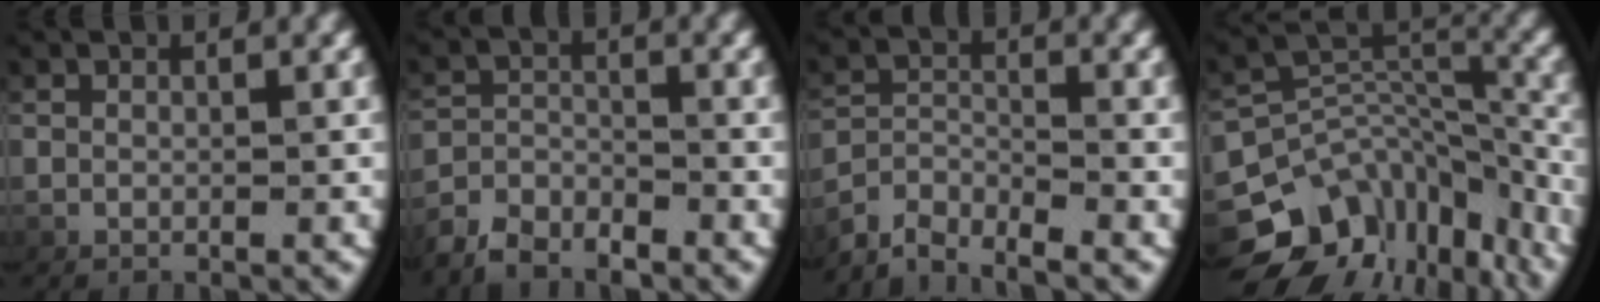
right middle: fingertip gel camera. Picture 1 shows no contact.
{"total": 3.4, "force": [-3.2, 1.0, 0.7], "torque": [-0.007, -0.001, -0.058]}
{"total": 3.6, "force": [-3.1, 0.9, 1.4], "torque": [-0.031, -0.008, -0.059]}
{"total": 13.6, "force": [-5.6, 10.1, 7.1], "torque": [-0.117, -0.034, -0.088]}